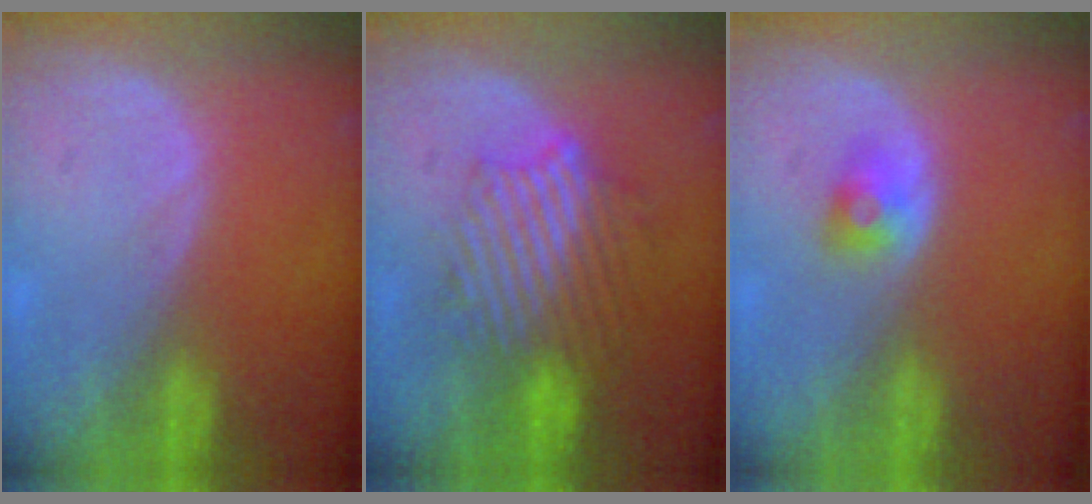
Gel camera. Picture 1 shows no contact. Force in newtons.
{"total": 8.9, "press": 8.6, "slide": 2.4}
{"total": 2.4, "press": 2.3, "slide": 0.8}